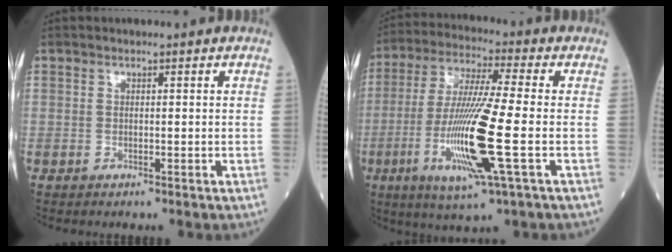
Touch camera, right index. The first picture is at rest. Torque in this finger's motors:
{"motor_torque": [1.18, -0.79, 1.05, 0.21]}